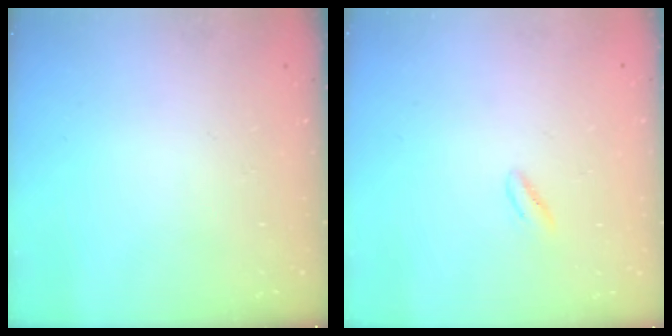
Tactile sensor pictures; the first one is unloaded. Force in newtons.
{"total": 1.8, "press": 1.6, "slide": 0.9}